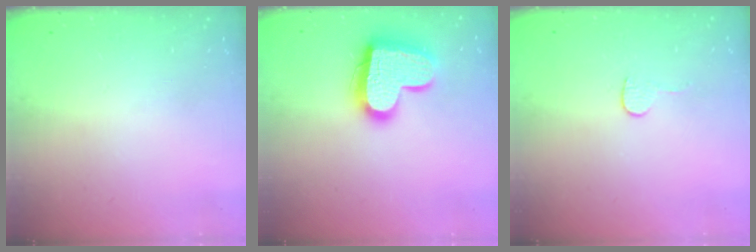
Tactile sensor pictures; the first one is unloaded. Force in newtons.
{"total": 18.0, "press": 17.9, "slide": 1.6}
{"total": 4.7, "press": 4.7, "slide": 0.4}